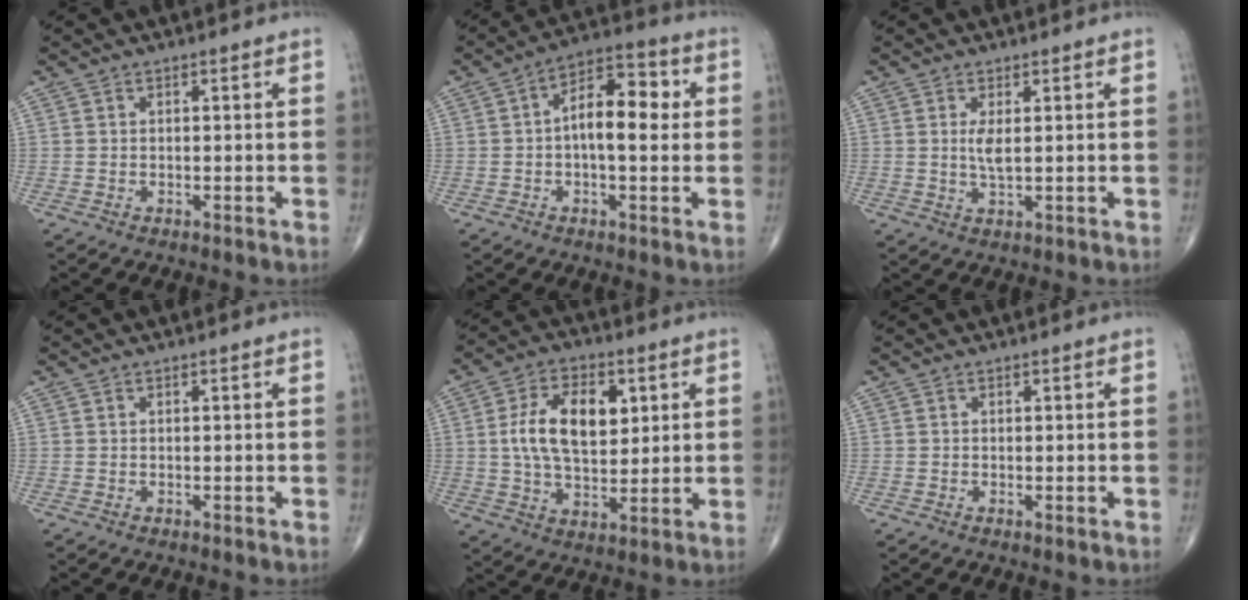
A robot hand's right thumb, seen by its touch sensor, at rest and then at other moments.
{"total": 11.0, "force": [0.8, 5.3, 9.6], "torque": [-0.140, 0.028, 0.005]}
{"total": 2.9, "force": [0.6, 0.7, 2.7], "torque": [-0.059, -0.010, 0.016]}
{"total": 0.0}
{"total": 13.5, "force": [2.8, 7.7, 10.7], "torque": [-0.171, -0.003, 0.049]}
{"total": 0.0}